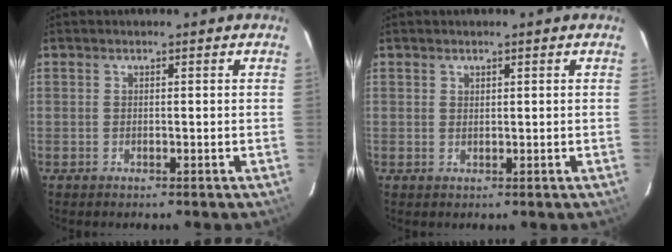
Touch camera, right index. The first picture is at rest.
{"total": 0.6, "force": [0.4, 0.4, 0.0], "torque": [0.000, 0.002, 0.009]}